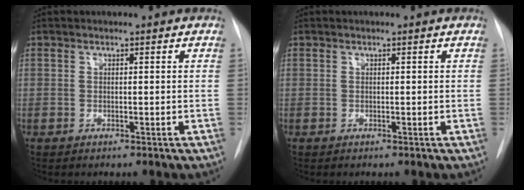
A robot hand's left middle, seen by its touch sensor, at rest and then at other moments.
{"total": 0.0}